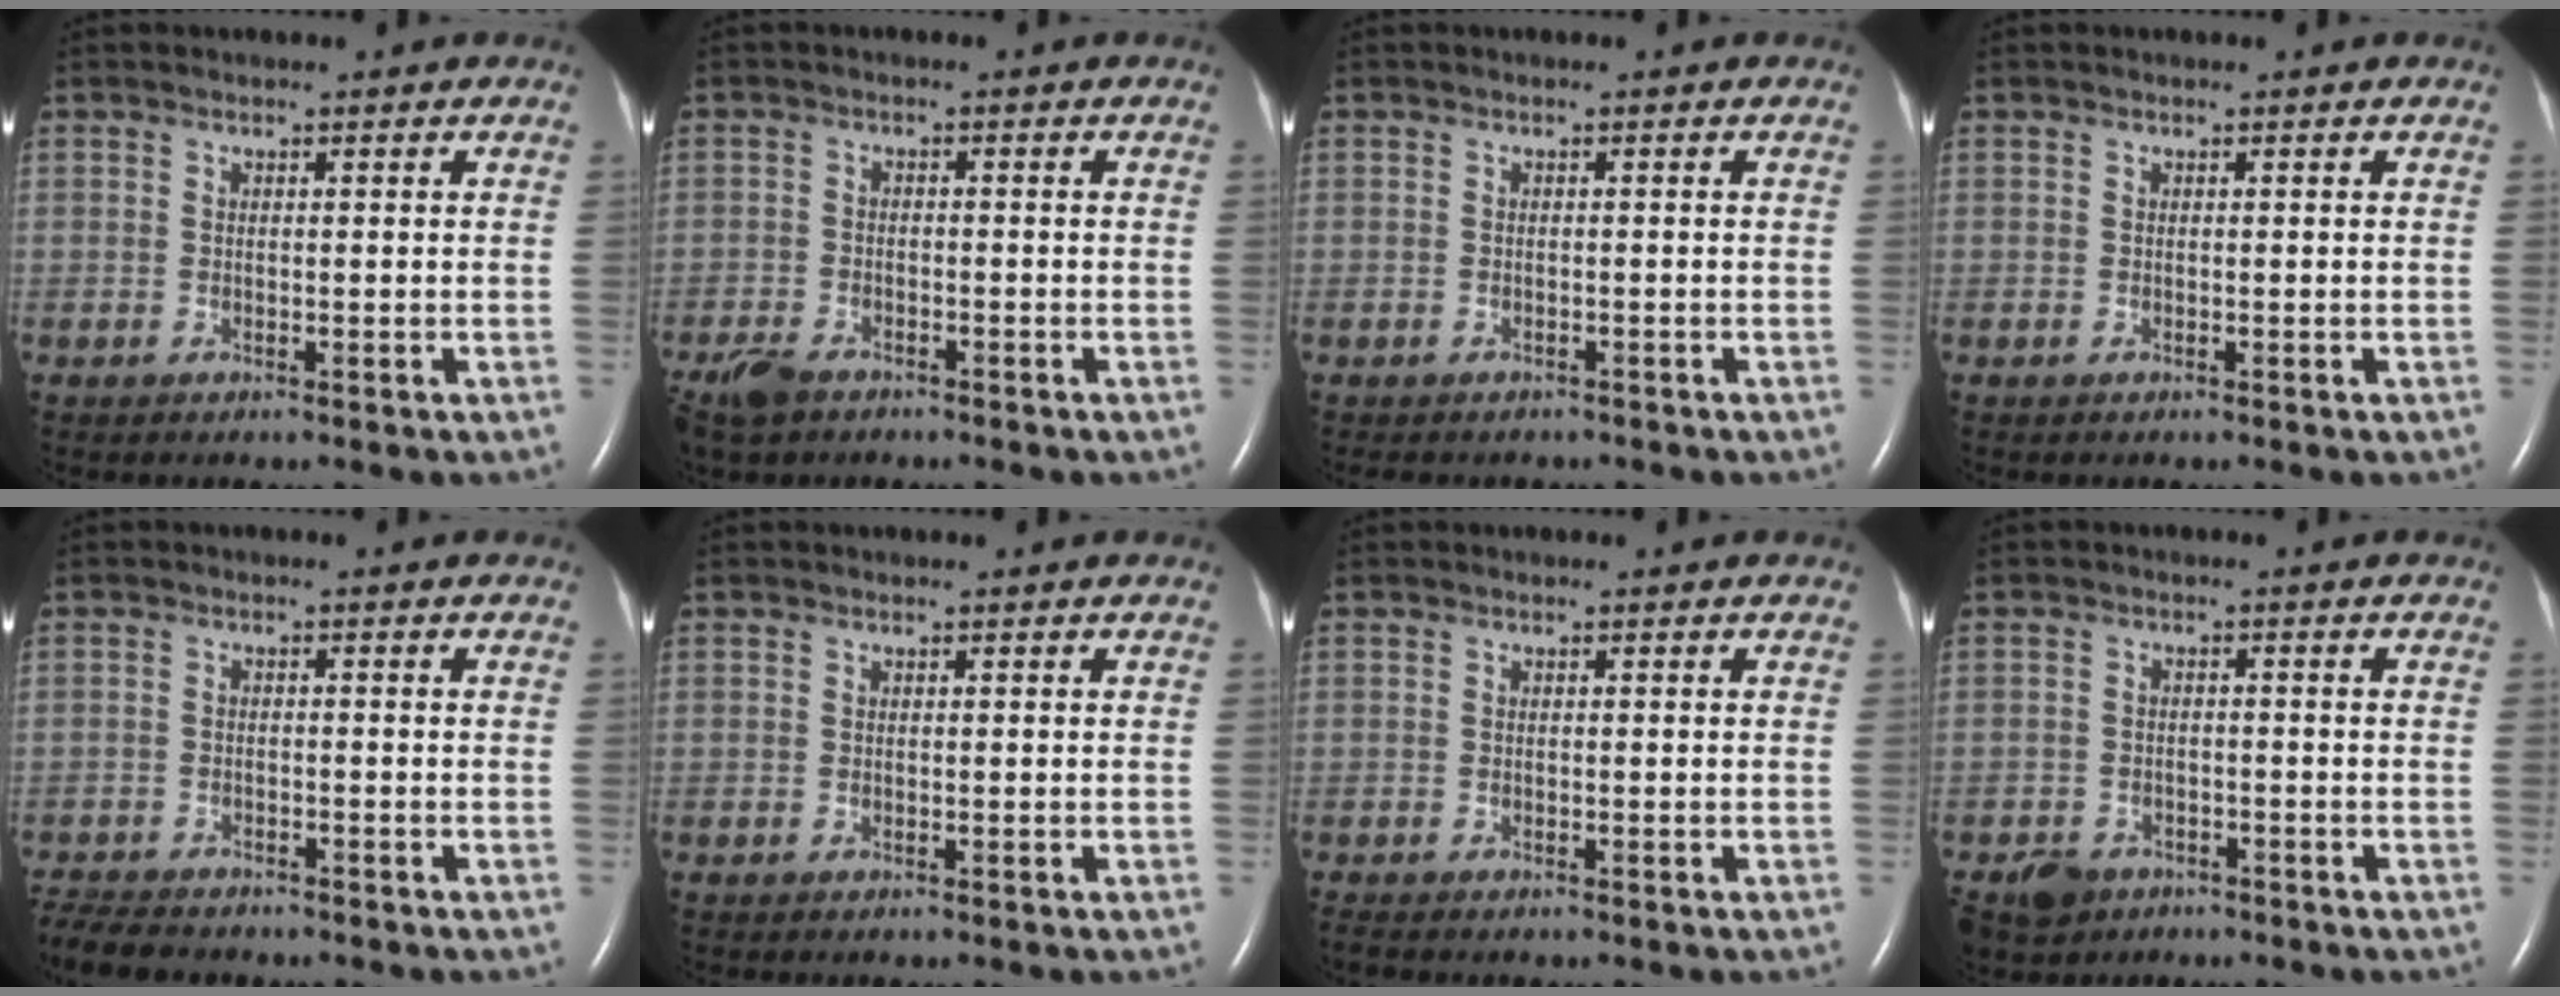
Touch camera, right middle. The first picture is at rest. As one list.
[{"total": 5.3, "force": [-4.1, 2.6, 2.2], "torque": [-0.050, -0.007, -0.072]}, {"total": 4.9, "force": [-4.2, 1.9, 1.7], "torque": [-0.020, -0.002, -0.049]}, {"total": 0.0}, {"total": 6.8, "force": [-6.2, 1.9, 2.2], "torque": [-0.040, -0.013, -0.099]}, {"total": 0.0}, {"total": 1.2, "force": [-1.1, 0.2, 0.5], "torque": [-0.014, -0.005, -0.015]}, {"total": 4.9, "force": [-3.3, 3.5, 0.9], "torque": [-0.021, 0.003, -0.051]}]